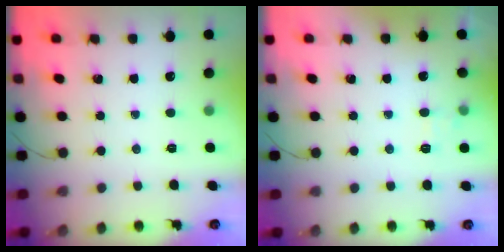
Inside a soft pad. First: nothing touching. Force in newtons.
{"total": 7.2, "press": 7.0, "slide": 1.5}